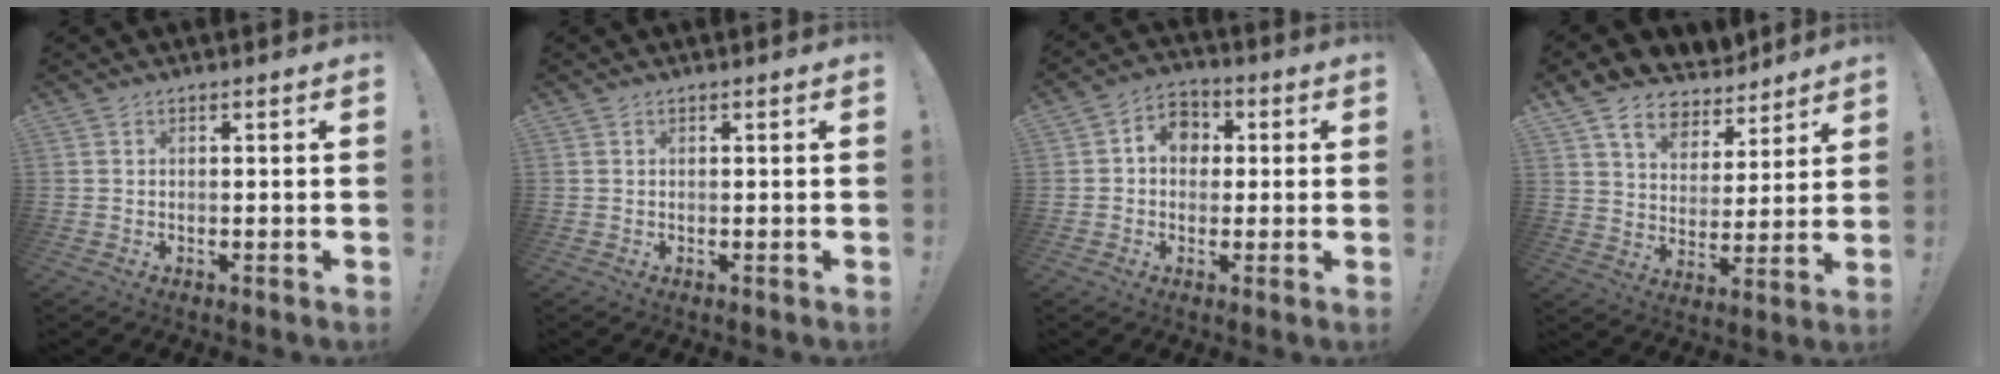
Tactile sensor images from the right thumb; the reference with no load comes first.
{"total": 0.0}
{"total": 7.7, "force": [1.1, 6.5, 4.0], "torque": [-0.055, 0.008, 0.023]}
{"total": 9.4, "force": [7.4, 5.3, 2.4], "torque": [-0.053, -0.057, 0.140]}